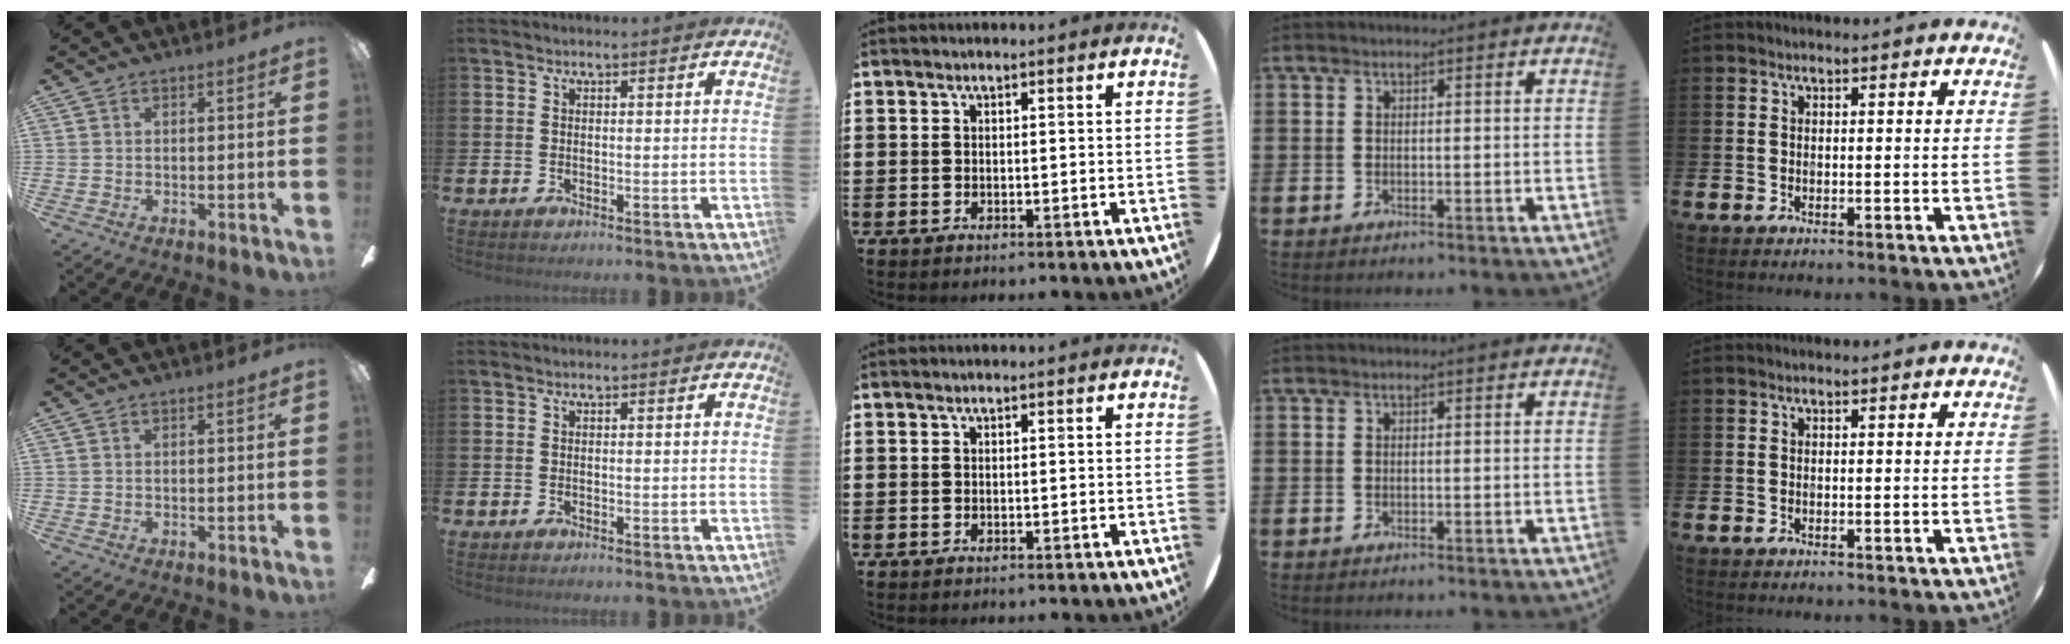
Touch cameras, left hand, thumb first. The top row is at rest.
{}